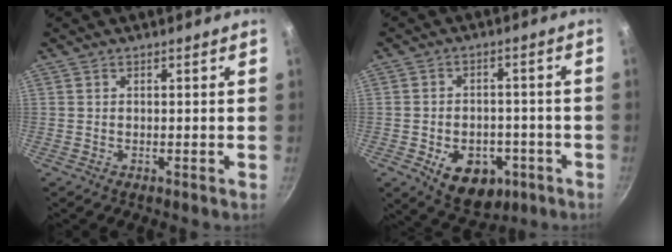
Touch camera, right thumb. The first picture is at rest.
{"total": 10.7, "force": [-4.5, 7.2, 6.6], "torque": [-0.077, 0.020, -0.056]}